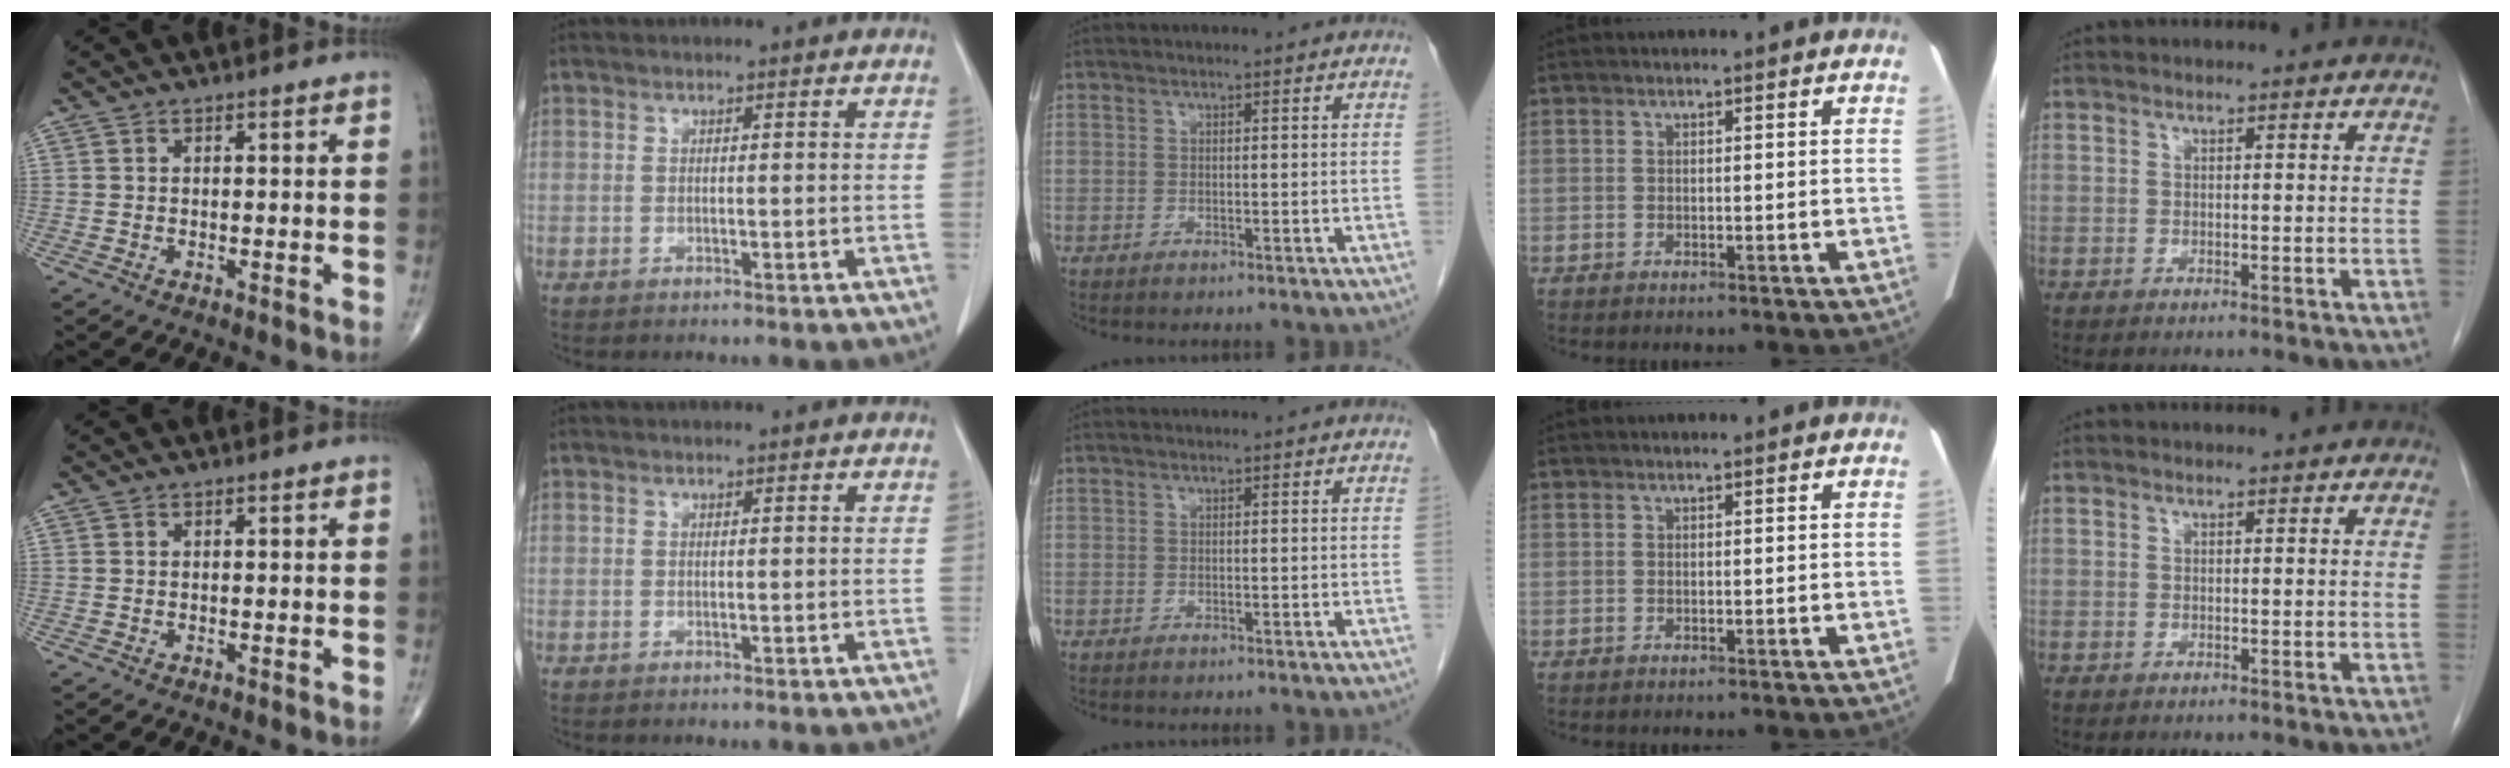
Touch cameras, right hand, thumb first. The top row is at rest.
{}